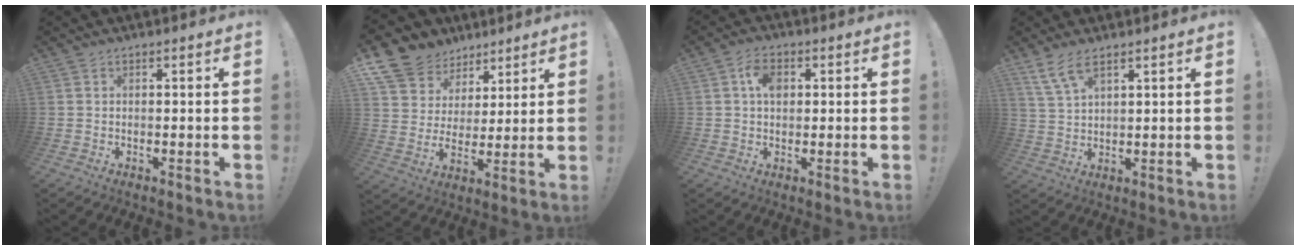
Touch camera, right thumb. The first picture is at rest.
{"total": 12.1, "force": [7.7, 8.8, 3.0], "torque": [-0.053, -0.062, 0.153]}
{"total": 5.8, "force": [1.4, 3.8, 4.2], "torque": [-0.062, 0.005, 0.023]}
{"total": 6.7, "force": [4.6, 2.1, 4.4], "torque": [-0.089, -0.015, 0.088]}